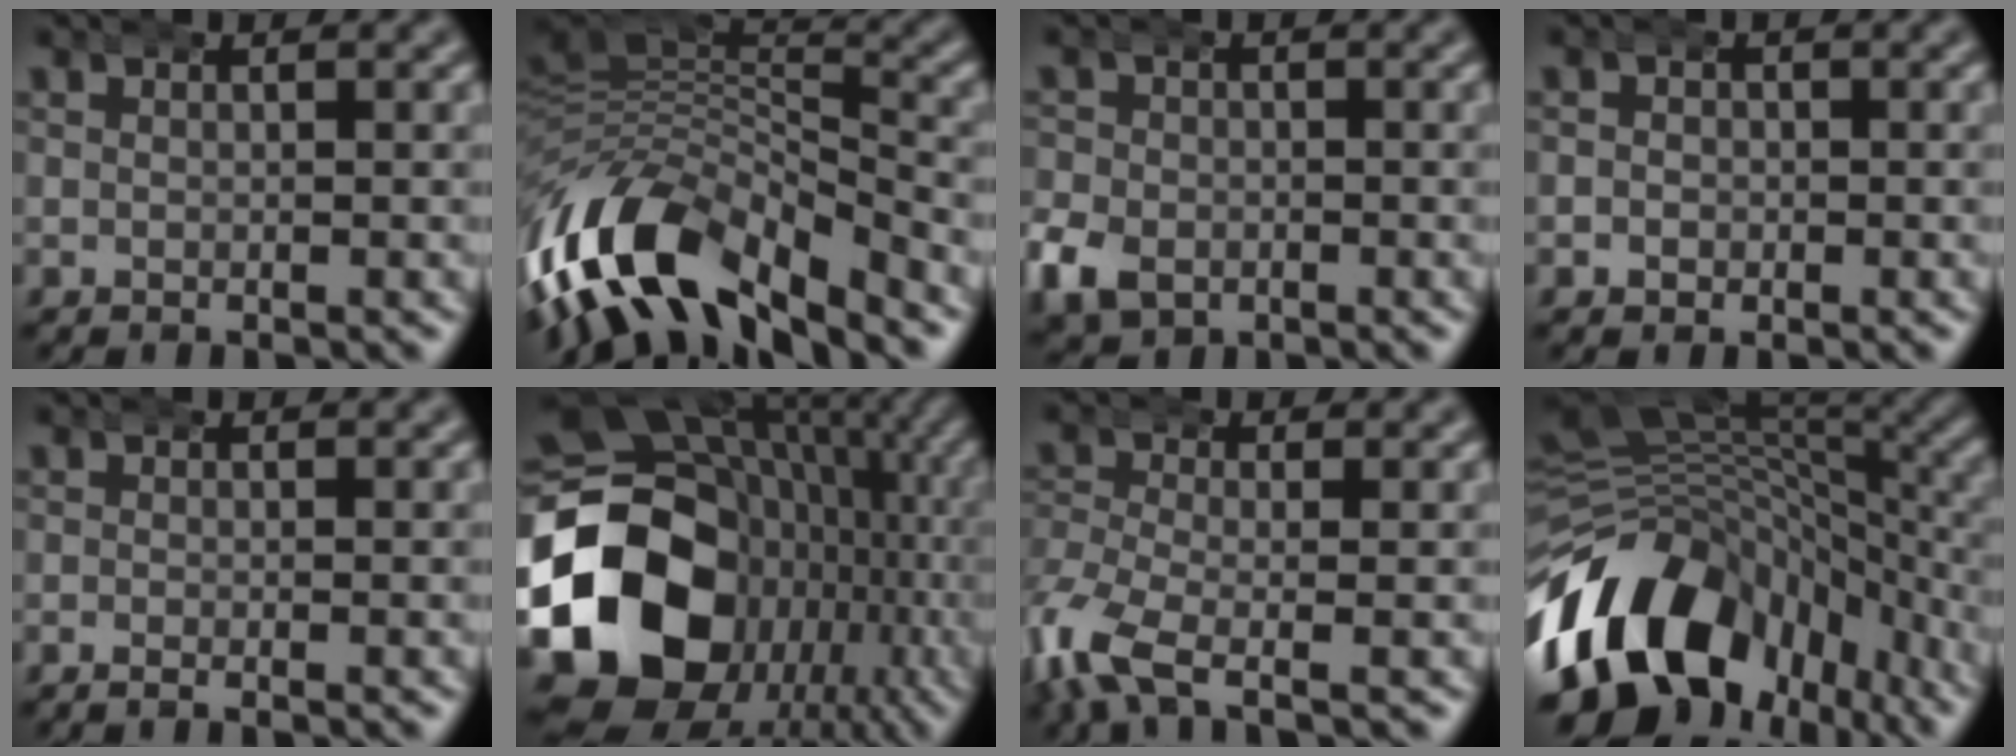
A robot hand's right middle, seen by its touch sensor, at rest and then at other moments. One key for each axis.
{"total": 13.1, "fx": -5.6, "fy": 8.4, "fz": 8.3, "tx": -0.184, "ty": -0.050, "tz": -0.074}
{"total": 4.0, "fx": -1.7, "fy": 3.3, "fz": 1.6, "tx": -0.042, "ty": -0.017, "tz": -0.026}
{"total": 1.6, "fx": -0.4, "fy": 1.5, "fz": 0.2, "tx": -0.004, "ty": -0.003, "tz": -0.010}
{"total": 0.8, "fx": -0.7, "fy": 0.1, "fz": 0.5, "tx": -0.010, "ty": 0.000, "tz": -0.013}
{"total": 25.6, "fx": -3.5, "fy": 19.5, "fz": 16.2, "tx": -0.288, "ty": -0.047, "tz": -0.051}
{"total": 4.4, "fx": -2.2, "fy": 2.2, "fz": 3.1, "tx": -0.097, "ty": -0.026, "tz": -0.028}
{"total": 16.8, "fx": -4.9, "fy": 12.0, "fz": 10.6, "tx": -0.207, "ty": -0.027, "tz": -0.069}